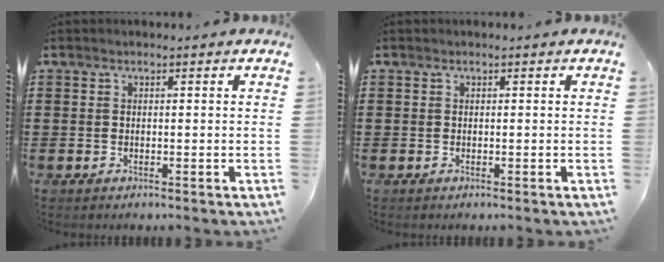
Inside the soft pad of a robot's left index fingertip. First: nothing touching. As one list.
[{"total": 0.0}]